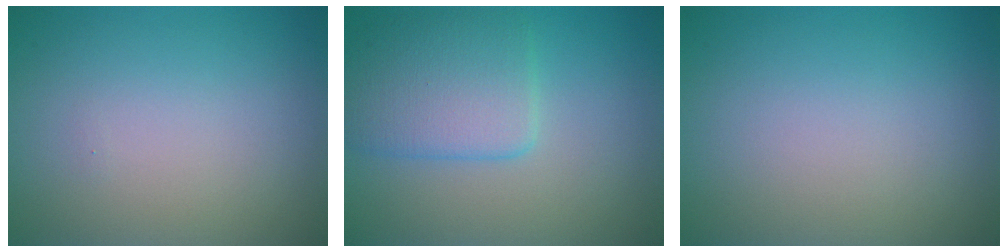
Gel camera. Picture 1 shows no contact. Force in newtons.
{"total": 4.4, "press": 4.4, "slide": 0.2}
{"total": 0.0}